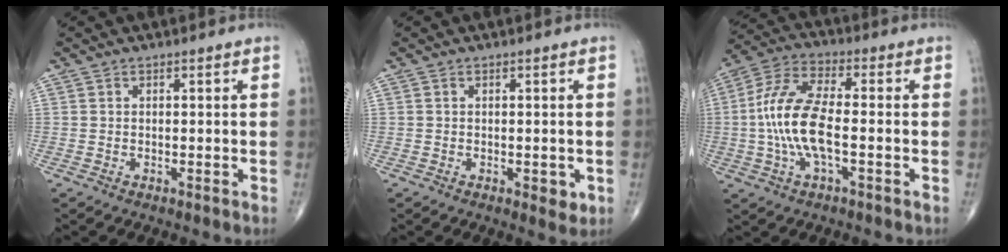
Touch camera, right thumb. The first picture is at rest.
{"total": 2.5, "force": [-0.6, 1.3, 2.0], "torque": [-0.015, -0.004, -0.005]}
{"total": 12.9, "force": [-1.6, 4.8, 11.9], "torque": [-0.259, 0.028, -0.035]}